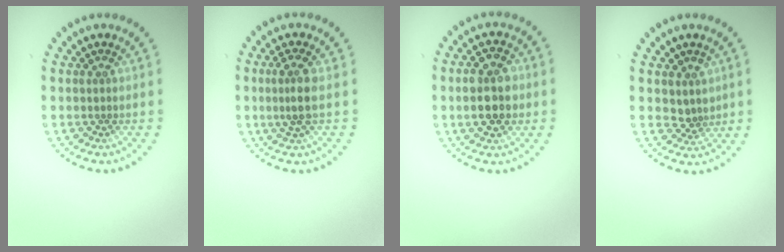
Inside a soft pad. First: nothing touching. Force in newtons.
{"total": 2.4, "press": 2.1, "slide": 1.2}
{"total": 4.9, "press": 4.9, "slide": 0.2}
{"total": 1.9, "press": 1.5, "slide": 1.2}